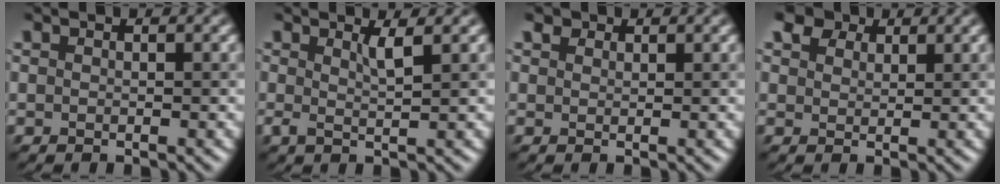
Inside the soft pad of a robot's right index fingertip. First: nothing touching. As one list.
[{"total": 1.7, "force": [0.8, 0.3, 1.5], "torque": [-0.031, -0.003, 0.013]}, {"total": 1.1, "force": [0.9, 0.6, 0.2], "torque": [-0.005, 0.001, 0.013]}, {"total": 4.0, "force": [3.0, 2.1, 1.6], "torque": [-0.039, 0.003, 0.050]}]